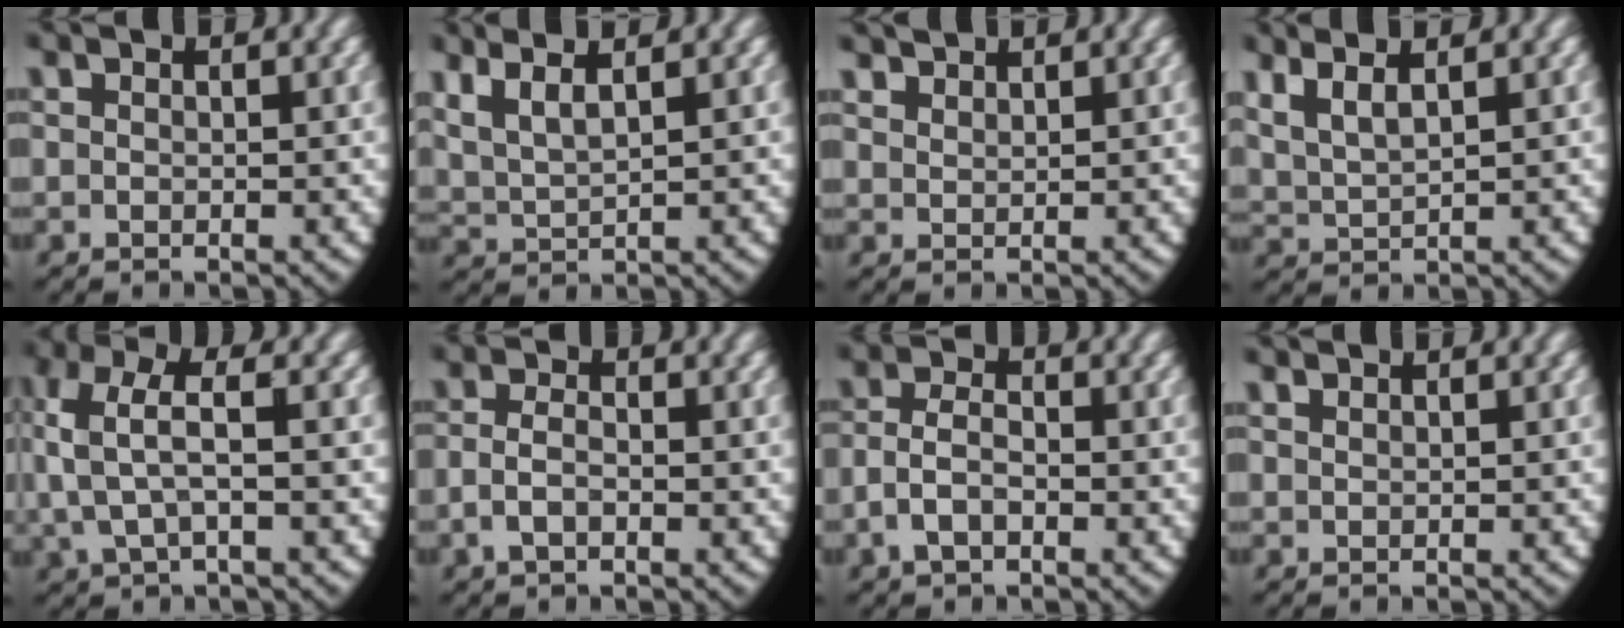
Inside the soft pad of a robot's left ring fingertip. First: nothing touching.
{"total": 5.9, "force": [2.6, 4.0, 3.5], "torque": [-0.087, 0.007, 0.042]}
{"total": 2.0, "force": [2.0, 0.0, 0.2], "torque": [-0.003, -0.001, 0.045]}
{"total": 5.3, "force": [2.5, 3.5, 3.1], "torque": [-0.079, 0.005, 0.044]}
{"total": 5.9, "force": [1.7, 3.9, 4.2], "torque": [-0.099, 0.015, 0.019]}
{"total": 2.2, "force": [-0.9, 1.4, 1.5], "torque": [-0.045, -0.014, -0.010]}
{"total": 4.0, "force": [-1.1, 2.9, 2.4], "torque": [-0.066, -0.018, -0.014]}
{"total": 0.9, "force": [0.7, -0.5, 0.0], "torque": [0.001, -0.001, 0.019]}